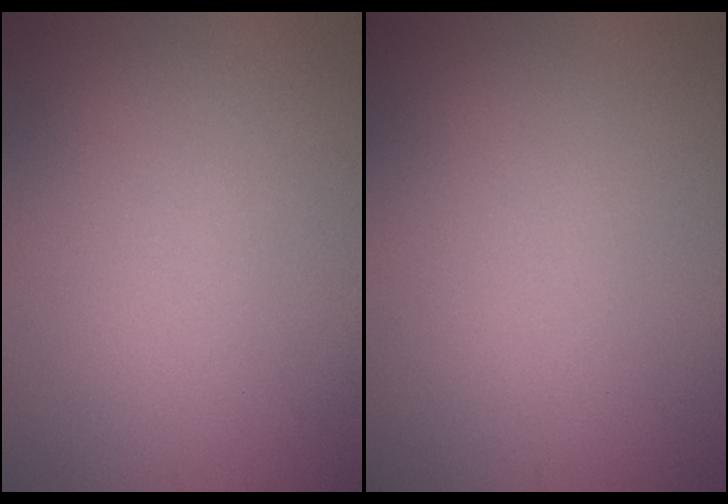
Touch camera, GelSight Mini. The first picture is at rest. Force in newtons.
{"total": 0.0}